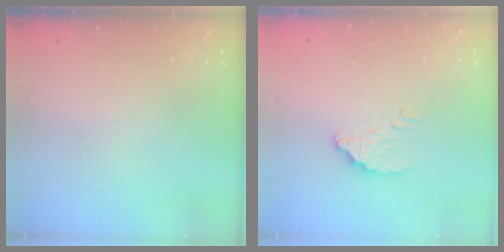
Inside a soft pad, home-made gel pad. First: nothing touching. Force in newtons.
{"total": 4.7, "press": 4.7, "slide": 0.3}